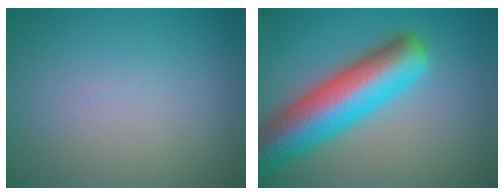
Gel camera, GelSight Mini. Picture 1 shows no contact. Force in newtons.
{"total": 10.3, "press": 10.3, "slide": 0.6}